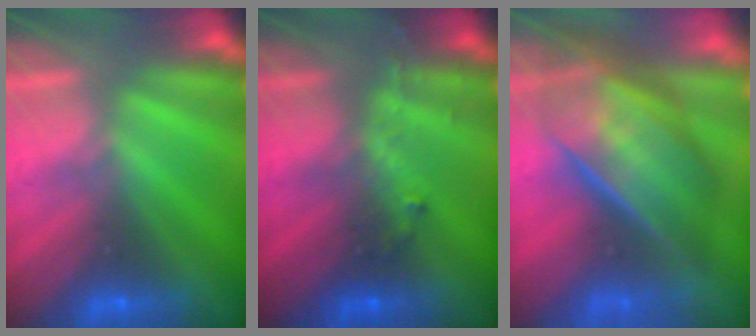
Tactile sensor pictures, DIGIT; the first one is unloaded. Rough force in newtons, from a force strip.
{"total": 3.0}
{"total": 8.1}